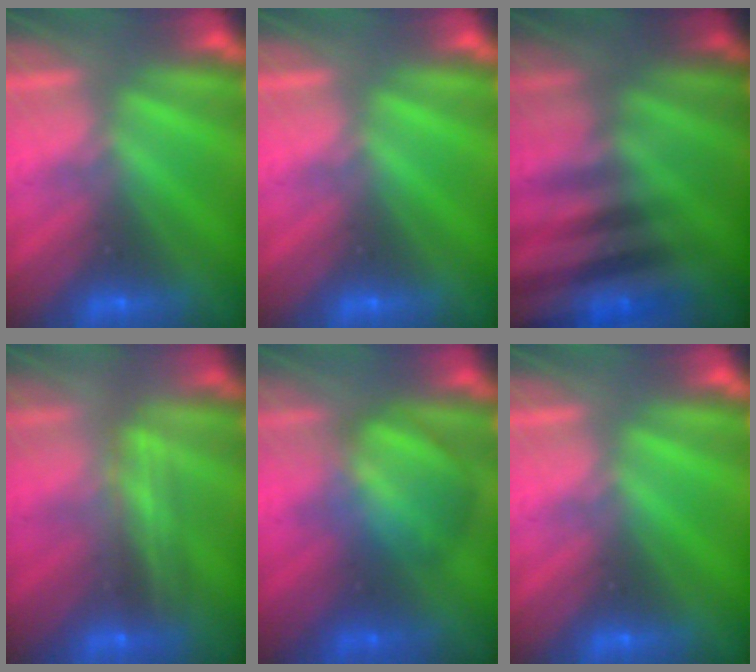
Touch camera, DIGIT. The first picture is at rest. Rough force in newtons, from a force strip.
{"total": 0.0}
{"total": 2.9}
{"total": 2.4}
{"total": 2.8}
{"total": 0.0}